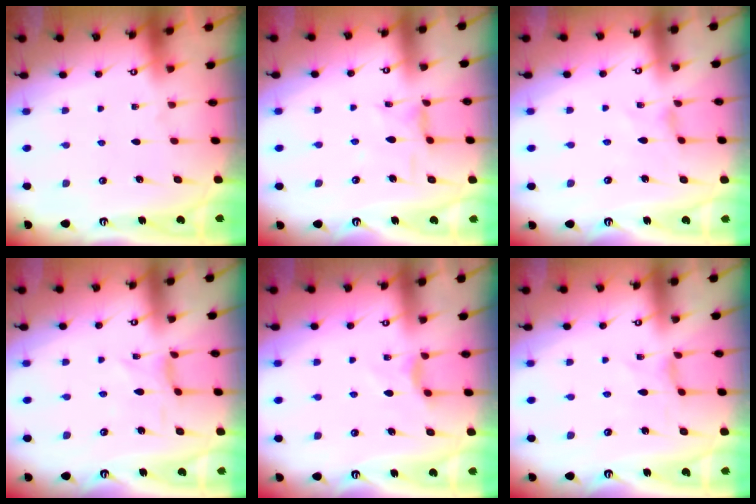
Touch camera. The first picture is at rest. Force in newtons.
{"total": 5.3, "press": 5.3, "slide": 0.3}
{"total": 0.0}
{"total": 0.0}
{"total": 4.7, "press": 4.7, "slide": 0.6}
{"total": 0.0}